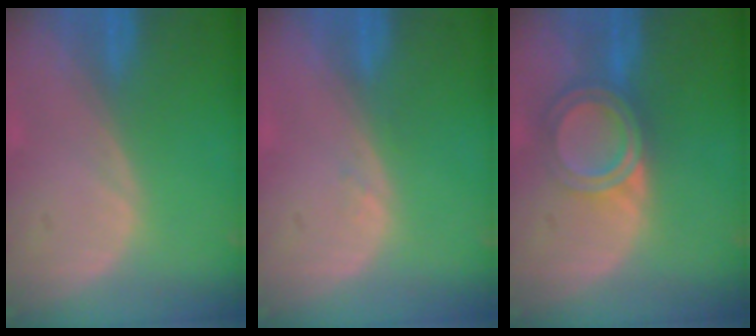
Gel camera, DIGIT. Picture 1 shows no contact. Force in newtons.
{"total": 0.7, "press": 0.6, "slide": 0.3}
{"total": 6.4, "press": 5.4, "slide": 3.4}